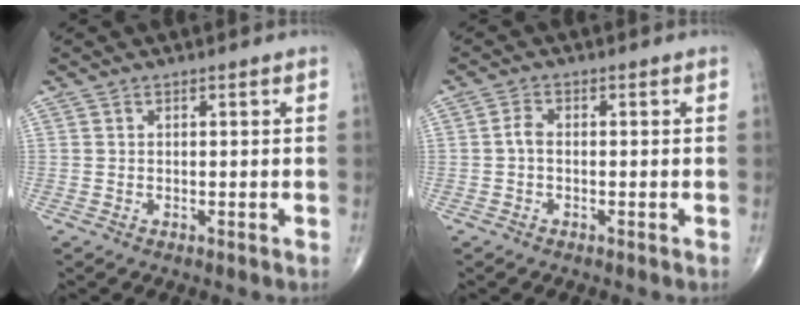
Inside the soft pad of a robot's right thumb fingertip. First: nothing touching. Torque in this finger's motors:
{"motor_torque": [-0.19, 0.08, 0.39, 0.15, 0.07]}